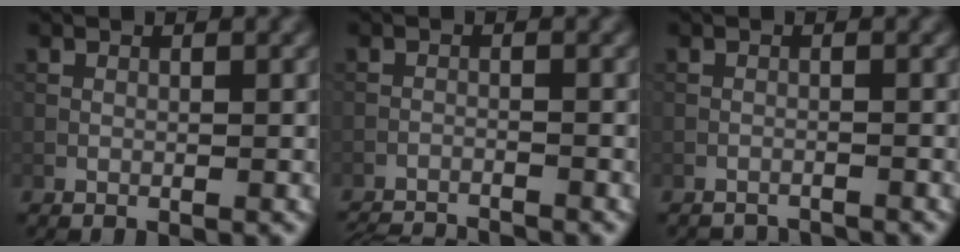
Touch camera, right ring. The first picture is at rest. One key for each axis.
{"total": 6.8, "fx": -6.6, "fy": 0.9, "fz": 1.1, "tx": -0.020, "ty": -0.013, "tz": -0.099}
{"total": 3.1, "fx": -3.1, "fy": 0.3, "fz": 0.2, "tx": -0.009, "ty": -0.006, "tz": -0.048}